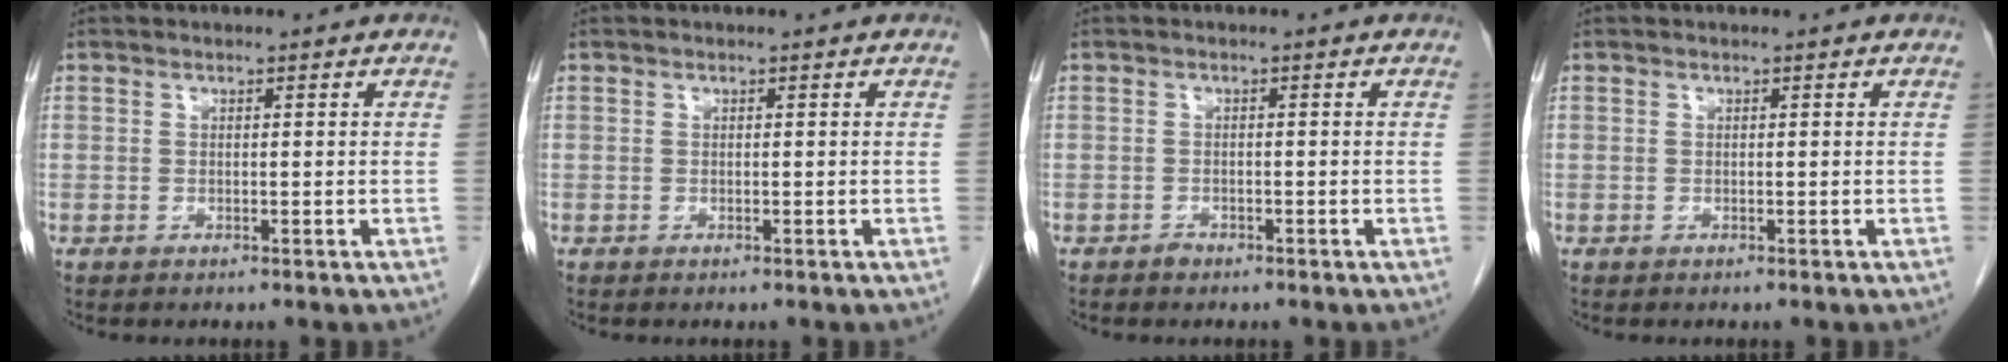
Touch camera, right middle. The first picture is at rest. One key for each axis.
{"total": 0.0}
{"total": 0.8, "fx": -0.7, "fy": 0.4, "fz": 0.1, "tx": 0.000, "ty": 0.002, "tz": -0.014}
{"total": 0.0}